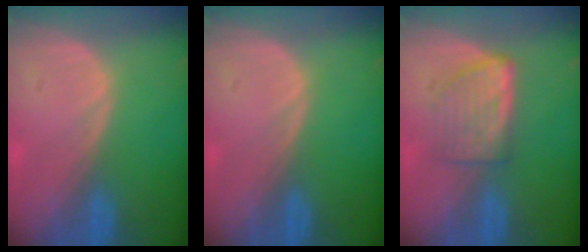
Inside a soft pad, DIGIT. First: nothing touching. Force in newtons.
{"total": 0.0}
{"total": 5.9, "press": 5.3, "slide": 2.6}